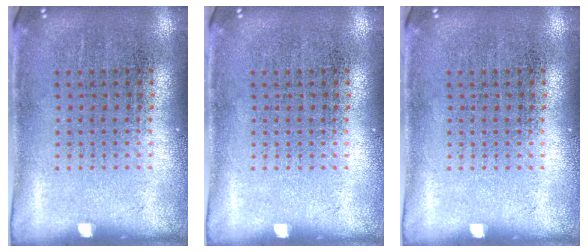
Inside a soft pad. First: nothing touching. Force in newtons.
{"total": 0.0}
{"total": 0.0}